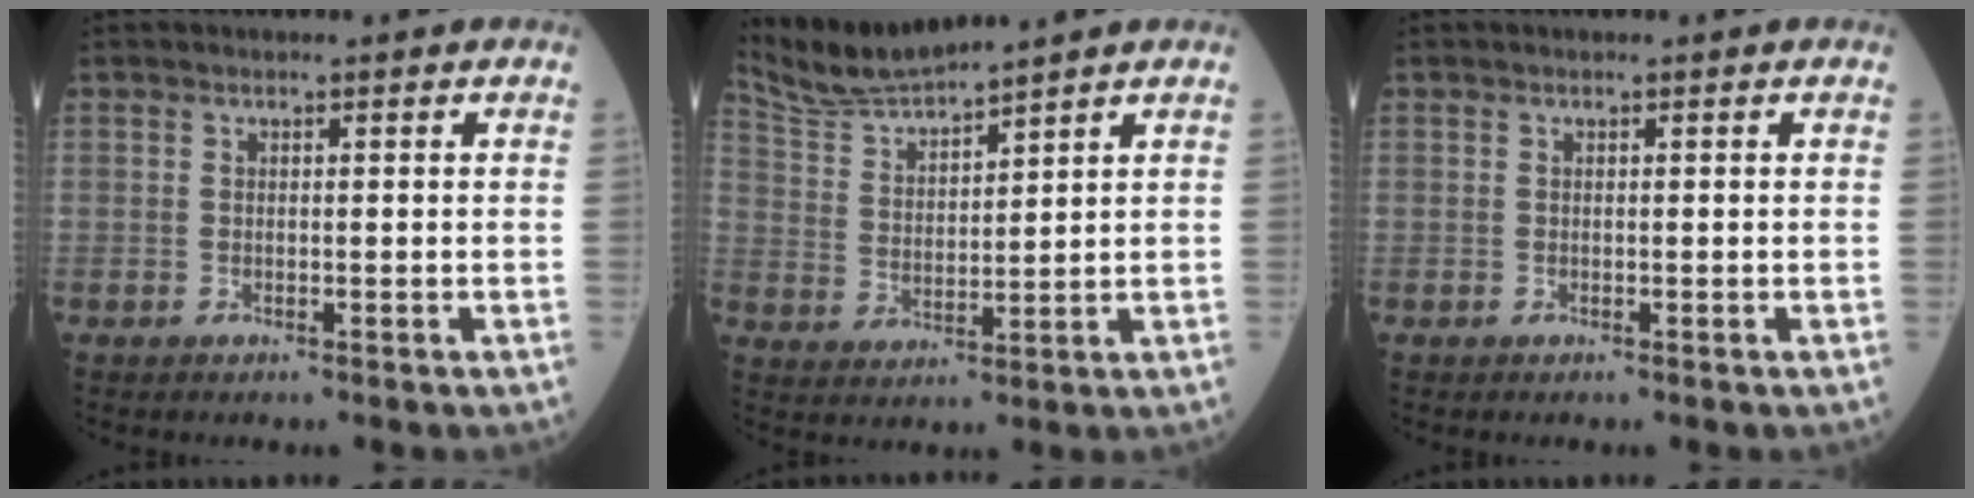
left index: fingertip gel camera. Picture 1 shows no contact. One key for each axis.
{"total": 6.9, "fx": 6.7, "fy": -1.2, "fz": 0.6, "tx": -0.037, "ty": 0.005, "tz": 0.151}
{"total": 0.0}